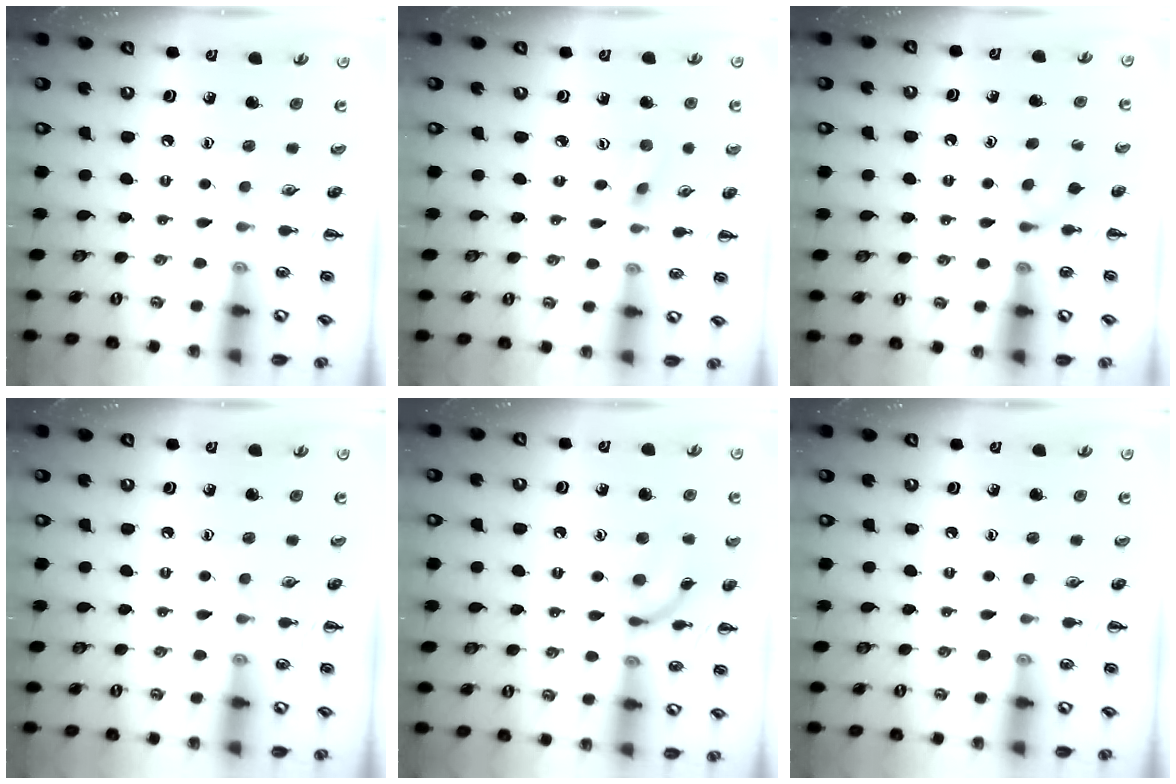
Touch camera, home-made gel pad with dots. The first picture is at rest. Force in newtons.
{"total": 2.3, "press": 2.1, "slide": 0.8}
{"total": 4.7, "press": 4.4, "slide": 1.7}
{"total": 0.0}
{"total": 10.9, "press": 10.9, "slide": 0.6}
{"total": 0.0}